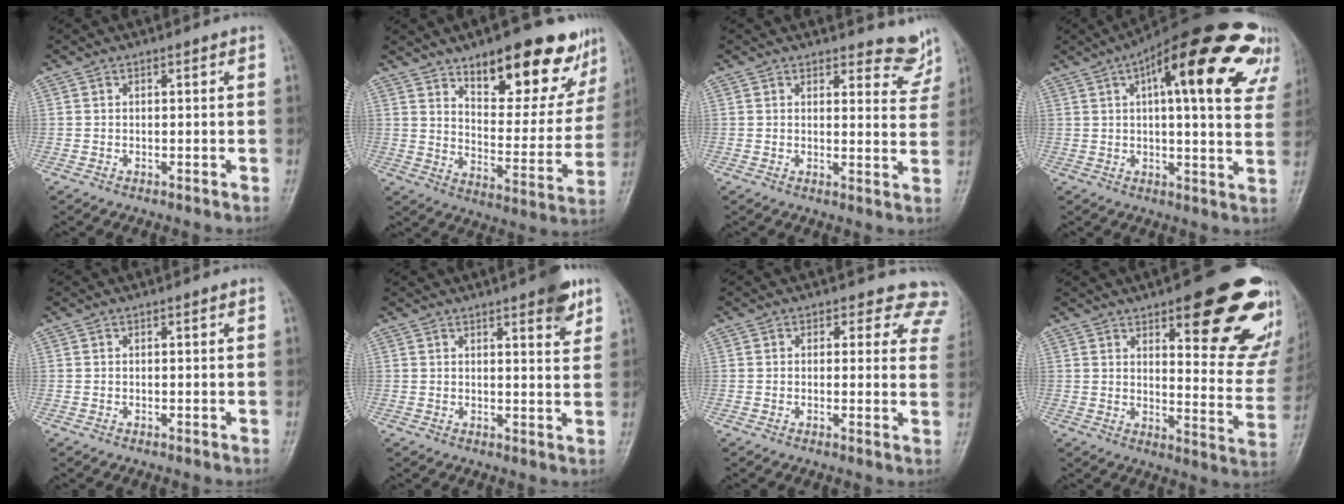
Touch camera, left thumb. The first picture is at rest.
{"total": 21.4, "force": [13.6, 8.5, 14.2], "torque": [-0.137, -0.064, 0.200]}
{"total": 6.1, "force": [5.6, 2.3, 0.6], "torque": [0.025, -0.047, 0.053]}
{"total": 26.2, "force": [12.3, 8.4, 21.6], "torque": [-0.279, 0.005, 0.159]}
{"total": 0.0}
{"total": 6.0, "force": [3.6, 1.6, 4.5], "torque": [-0.047, -0.016, 0.041]}
{"total": 8.1, "force": [6.5, 4.6, 1.4], "torque": [0.044, -0.021, 0.039]}
{"total": 23.0, "force": [12.9, 7.2, 17.6], "torque": [-0.175, -0.062, 0.167]}